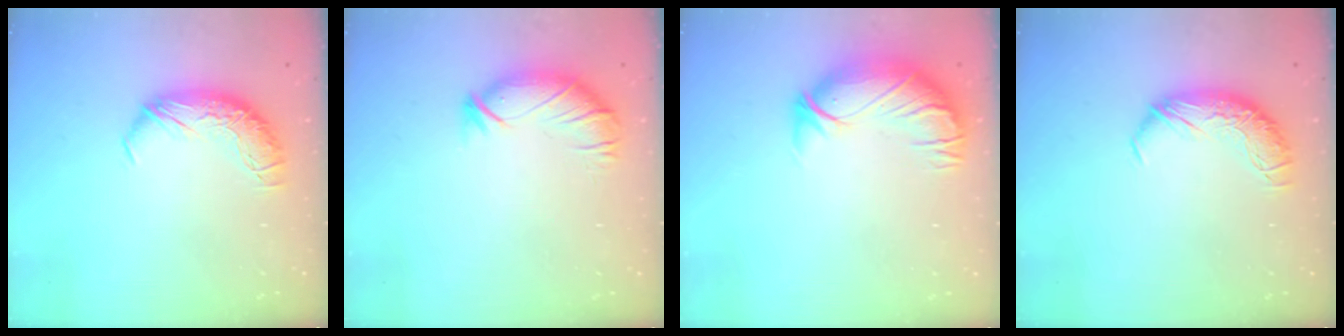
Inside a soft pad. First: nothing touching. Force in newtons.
{"total": 2.9, "press": 2.3, "slide": 1.7}
{"total": 2.9, "press": 0.4, "slide": 2.9}
{"total": 0.0}